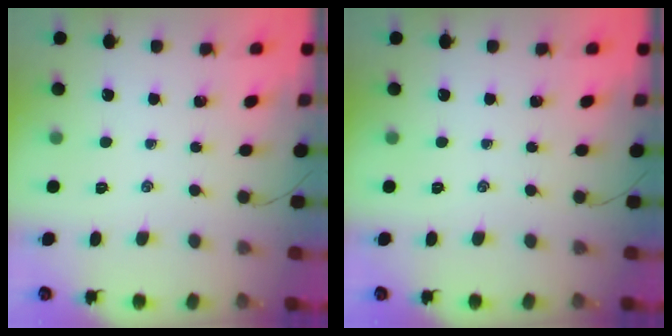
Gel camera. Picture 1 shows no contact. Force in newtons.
{"total": 0.0}